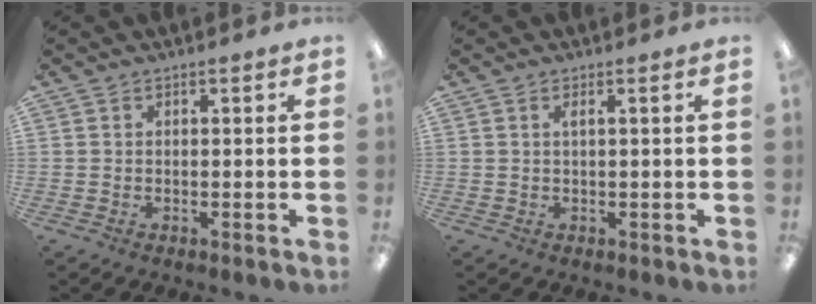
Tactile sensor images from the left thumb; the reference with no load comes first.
{"total": 0.8, "force": [0.1, -0.2, 0.8], "torque": [-0.017, -0.002, 0.001]}